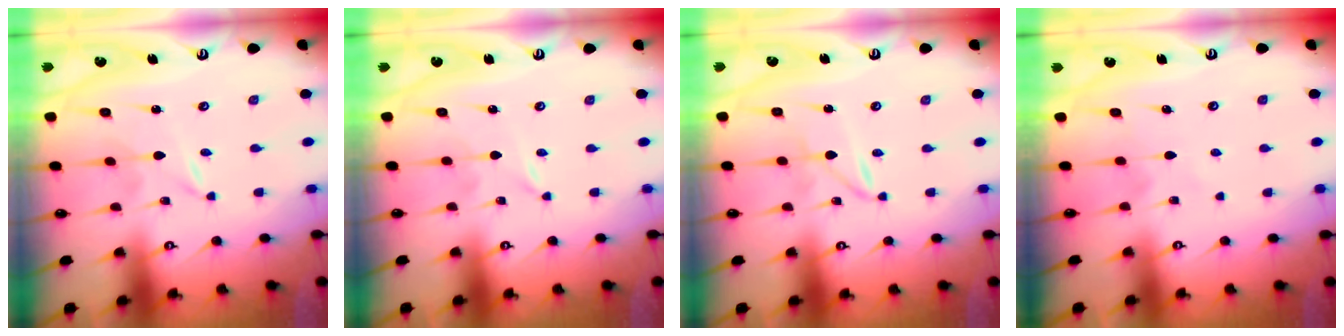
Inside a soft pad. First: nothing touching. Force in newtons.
{"total": 0.0}
{"total": 1.6, "press": 1.6, "slide": 0.0}
{"total": 4.2, "press": 4.2, "slide": 0.4}